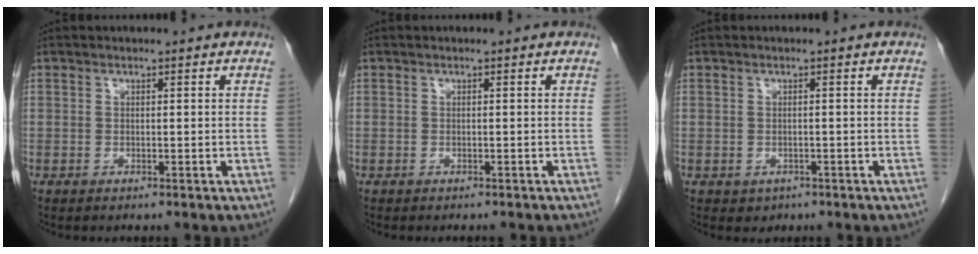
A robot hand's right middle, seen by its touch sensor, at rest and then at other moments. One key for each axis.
{"total": 2.1, "fx": -1.9, "fy": 0.3, "fz": 0.8, "tx": -0.017, "ty": -0.004, "tz": -0.022}
{"total": 1.5, "fx": -0.7, "fy": 1.2, "fz": 0.4, "tx": -0.006, "ty": 0.002, "tz": -0.003}